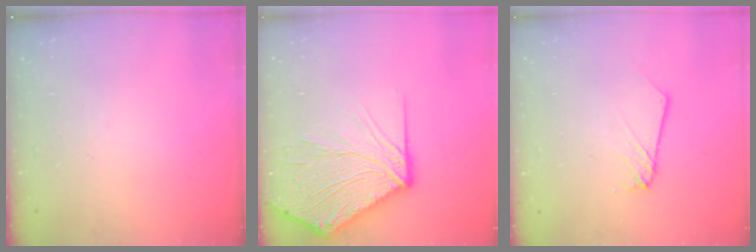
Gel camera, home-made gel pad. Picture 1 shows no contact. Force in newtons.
{"total": 17.4, "press": 17.3, "slide": 2.2}
{"total": 2.6, "press": 2.6, "slide": 0.2}